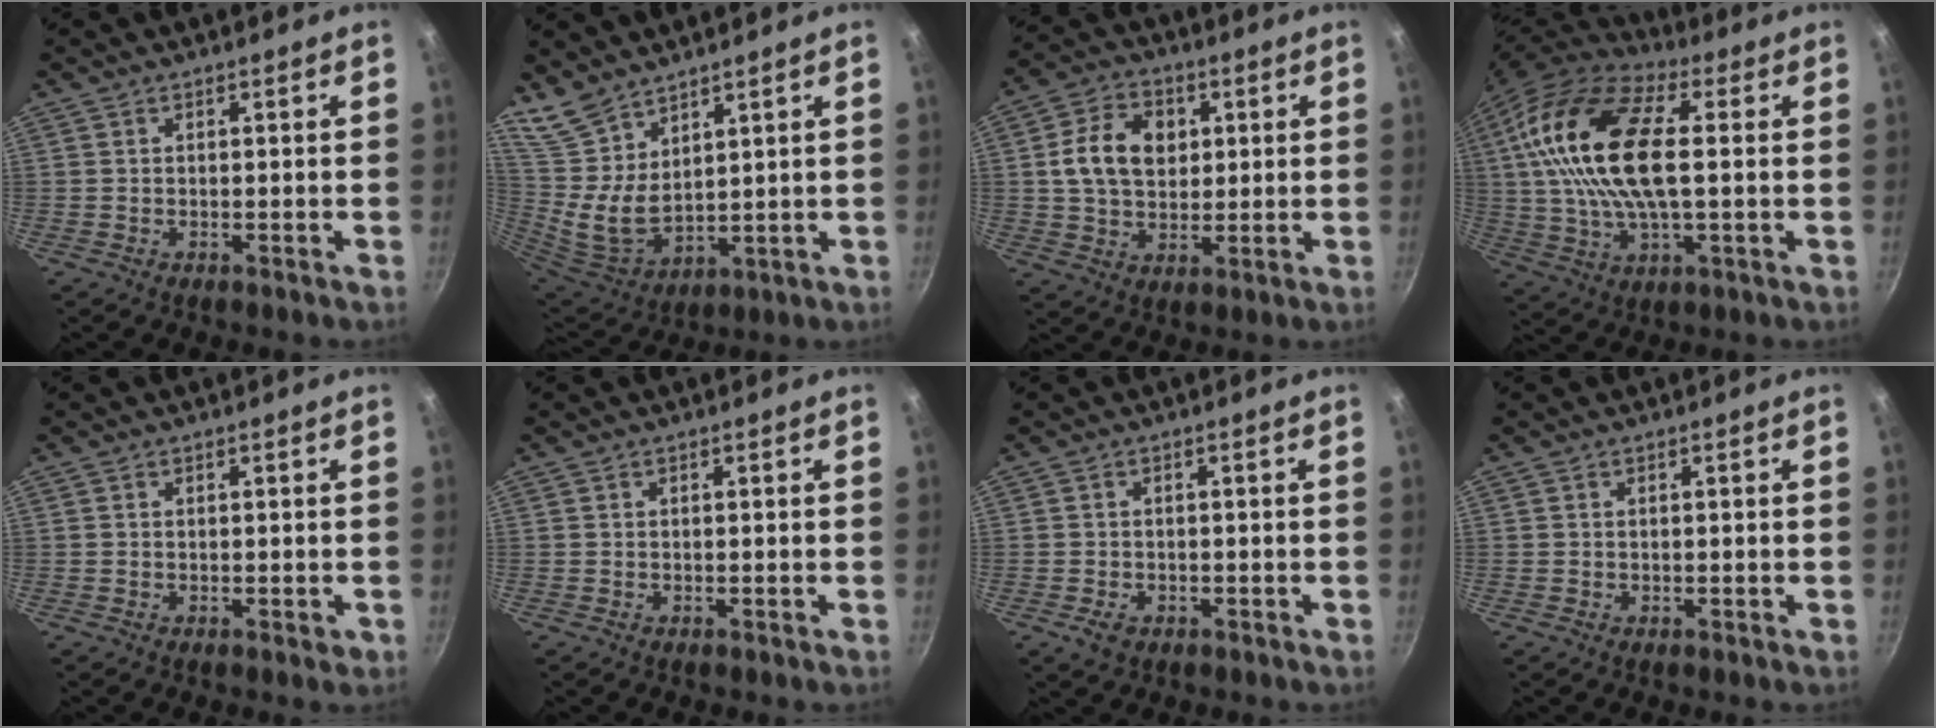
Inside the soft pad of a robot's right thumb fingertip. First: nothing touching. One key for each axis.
{"total": 11.1, "fx": 7.9, "fy": 5.0, "fz": 6.0, "tx": -0.103, "ty": -0.056, "tz": 0.175}
{"total": 11.9, "fx": 2.3, "fy": 8.8, "fz": 7.6, "tx": -0.114, "ty": 0.005, "tz": 0.034}
{"total": 21.9, "fx": 3.3, "fy": 10.4, "fz": 19.0, "tx": -0.367, "ty": 0.015, "tz": 0.048}
{"total": 1.2, "fx": -0.1, "fy": 0.8, "fz": 0.9, "tx": -0.008, "ty": 0.002, "tz": -0.001}
{"total": 0.0}
{"total": 2.9, "fx": -1.3, "fy": 2.0, "fz": 1.6, "tx": -0.025, "ty": 0.005, "tz": -0.019}
{"total": 0.0}